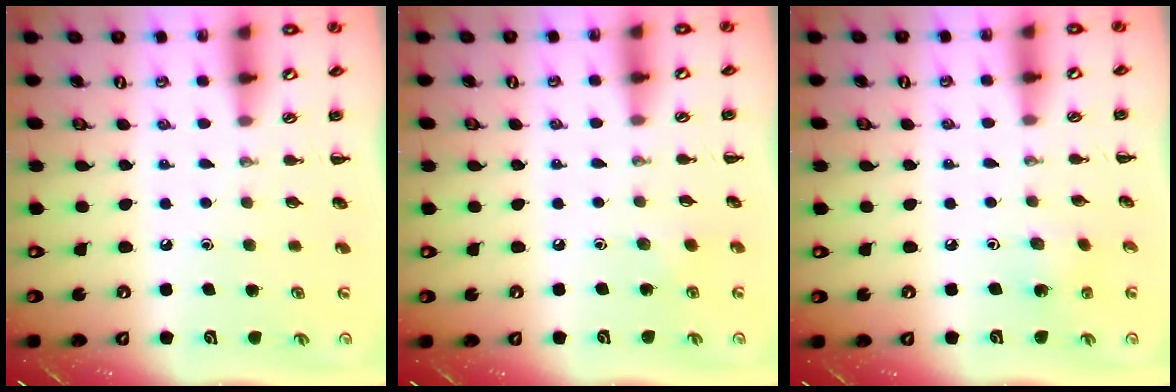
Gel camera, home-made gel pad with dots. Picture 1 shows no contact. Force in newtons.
{"total": 2.1, "press": 2.0, "slide": 0.7}
{"total": 2.1, "press": 2.0, "slide": 0.7}